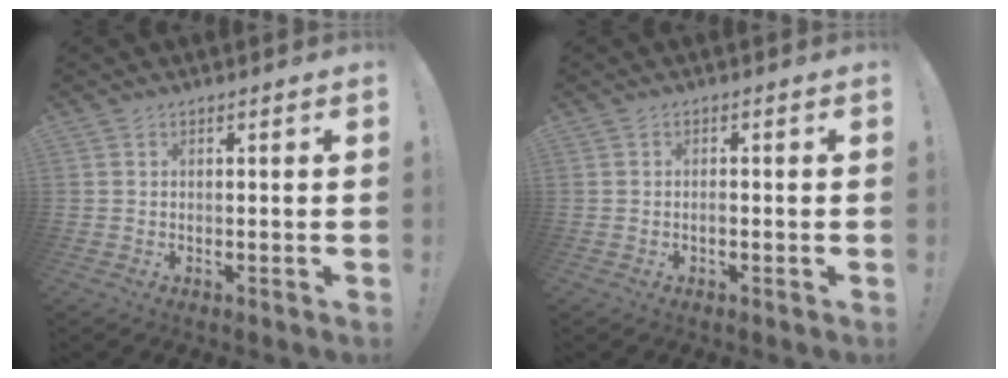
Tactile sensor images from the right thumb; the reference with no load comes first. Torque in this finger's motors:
{"motor_torque": [0.38, -0.24, 0.48, -0.18, 0.00]}